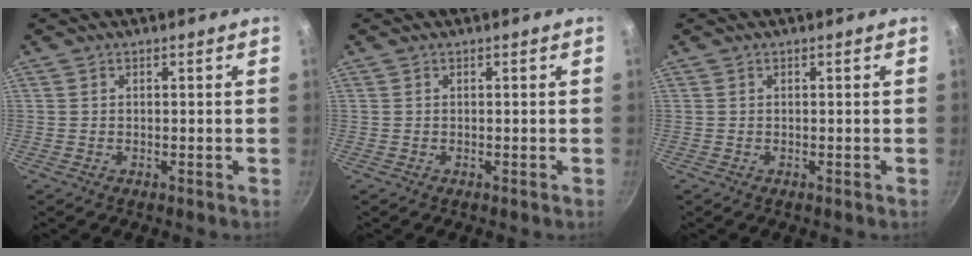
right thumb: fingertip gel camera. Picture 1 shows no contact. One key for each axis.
{"total": 0.0}
{"total": 0.0}